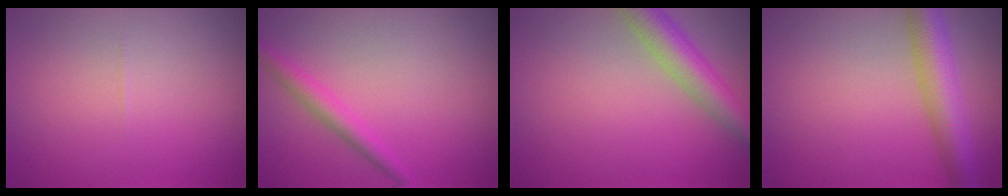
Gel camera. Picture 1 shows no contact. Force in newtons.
{"total": 2.1, "press": 2.1, "slide": 0.1}
{"total": 5.0, "press": 5.0, "slide": 0.2}
{"total": 5.3, "press": 5.3, "slide": 0.1}